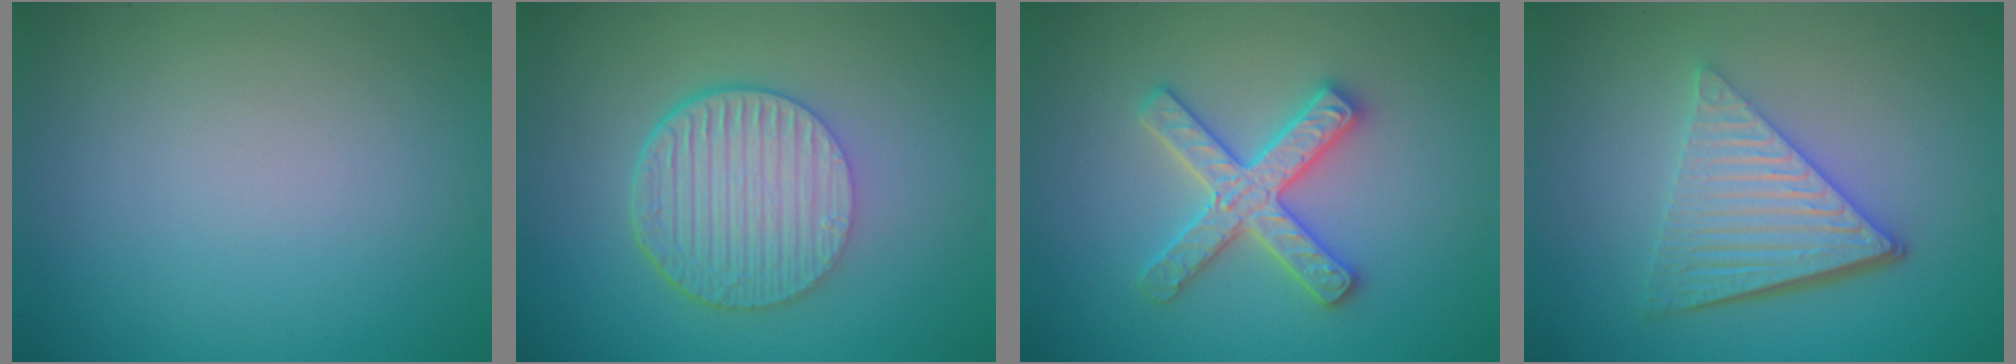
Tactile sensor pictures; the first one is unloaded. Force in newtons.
{"total": 6.7, "press": 4.5, "slide": 5.0}
{"total": 3.7, "press": 3.6, "slide": 0.6}
{"total": 6.0, "press": 4.2, "slide": 4.3}